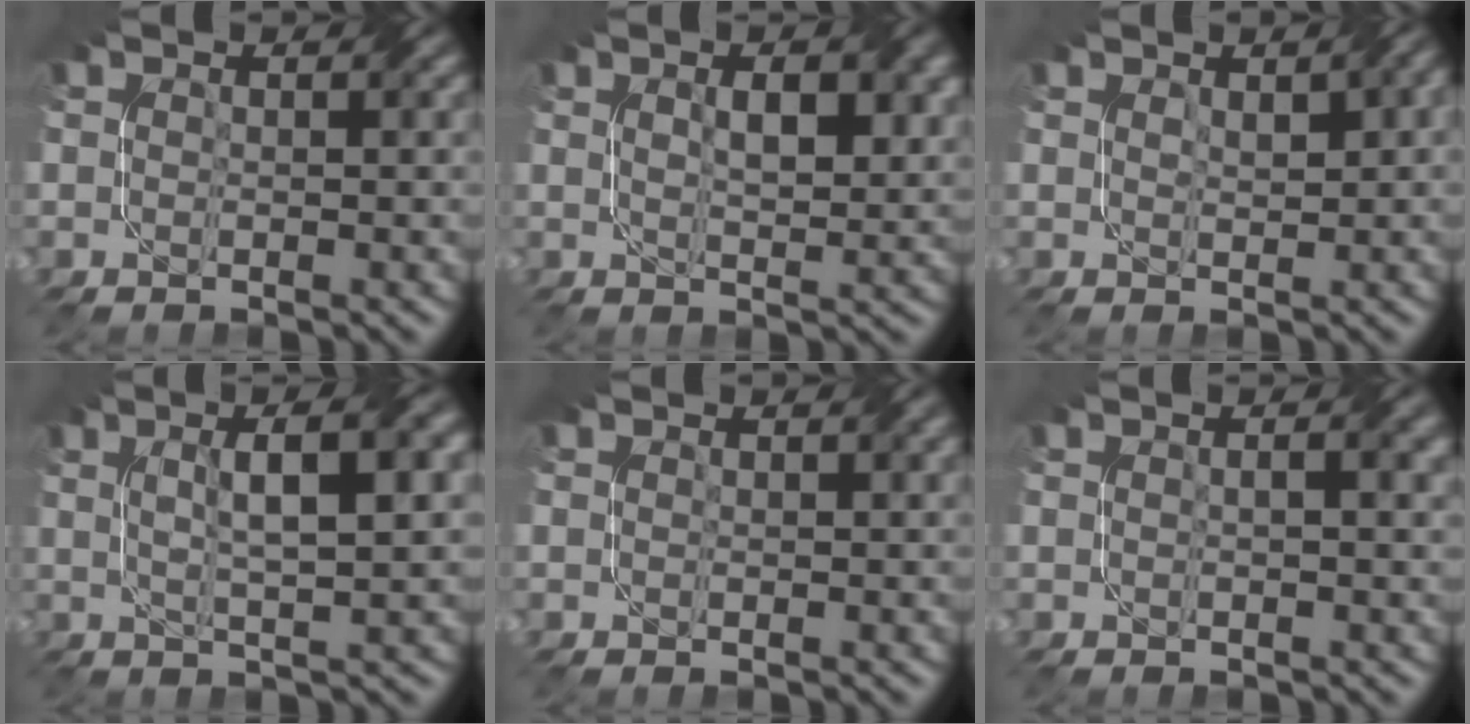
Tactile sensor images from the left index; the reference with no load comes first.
{"total": 4.4, "force": [1.4, 1.5, 3.9], "torque": [-0.067, 0.002, 0.024]}
{"total": 2.7, "force": [1.2, 0.8, 2.3], "torque": [-0.036, 0.000, 0.024]}
{"total": 7.3, "force": [2.0, 1.8, 6.8], "torque": [-0.086, 0.015, 0.027]}
{"total": 0.9, "force": [0.8, 0.2, 0.4], "torque": [-0.008, -0.001, 0.013]}
{"total": 2.3, "force": [0.7, 0.7, 2.1], "torque": [-0.020, 0.000, 0.001]}